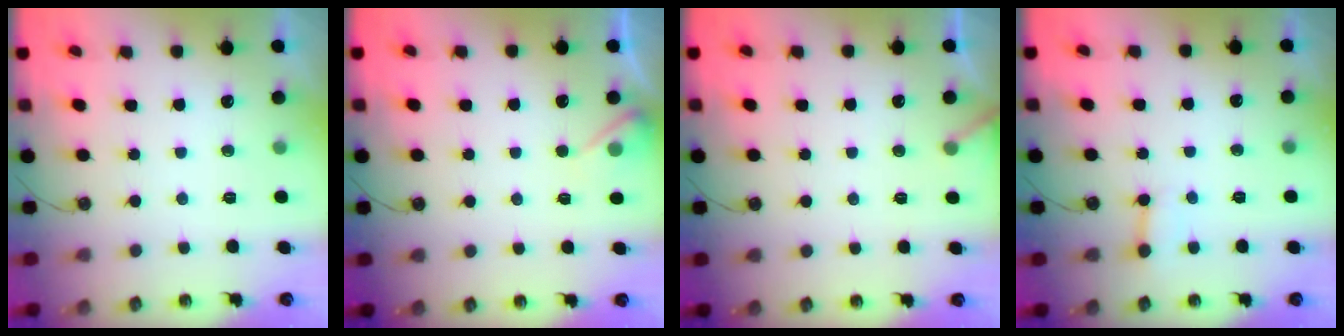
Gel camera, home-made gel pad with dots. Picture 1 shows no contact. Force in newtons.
{"total": 4.6, "press": 4.6, "slide": 0.7}
{"total": 3.2, "press": 3.2, "slide": 0.2}
{"total": 3.5, "press": 3.5, "slide": 0.3}